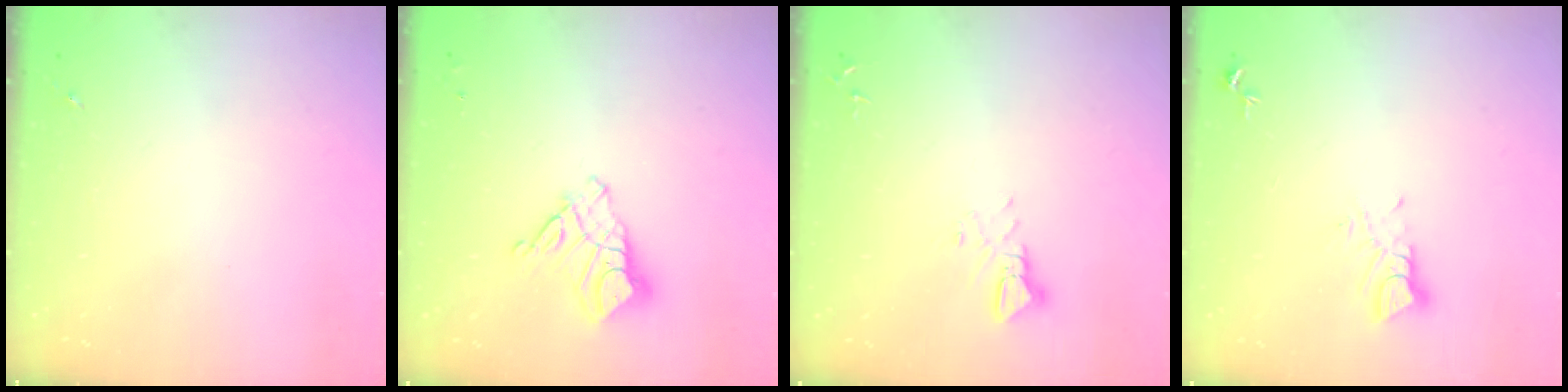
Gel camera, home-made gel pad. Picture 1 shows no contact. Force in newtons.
{"total": 9.7, "press": 9.7, "slide": 1.1}
{"total": 3.3, "press": 3.3, "slide": 0.2}
{"total": 3.6, "press": 3.6, "slide": 0.2}